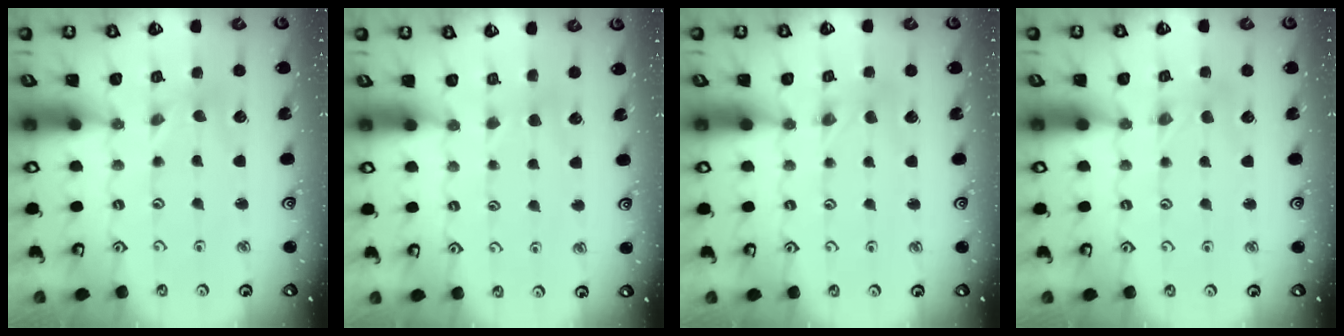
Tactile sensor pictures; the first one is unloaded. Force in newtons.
{"total": 2.5, "press": 2.4, "slide": 0.4}
{"total": 1.3, "press": 1.2, "slide": 0.3}
{"total": 1.3, "press": 1.3, "slide": 0.3}